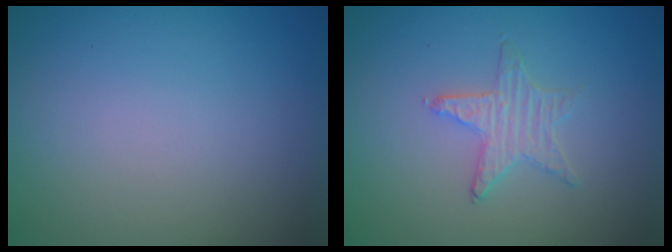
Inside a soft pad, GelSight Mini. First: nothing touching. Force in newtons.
{"total": 1.2, "press": 1.2, "slide": 0.1}